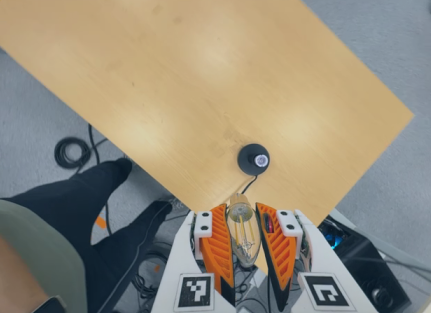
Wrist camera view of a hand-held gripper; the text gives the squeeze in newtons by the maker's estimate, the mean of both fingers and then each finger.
{"total": 19.4, "left": 20.3, "right": 18.4}